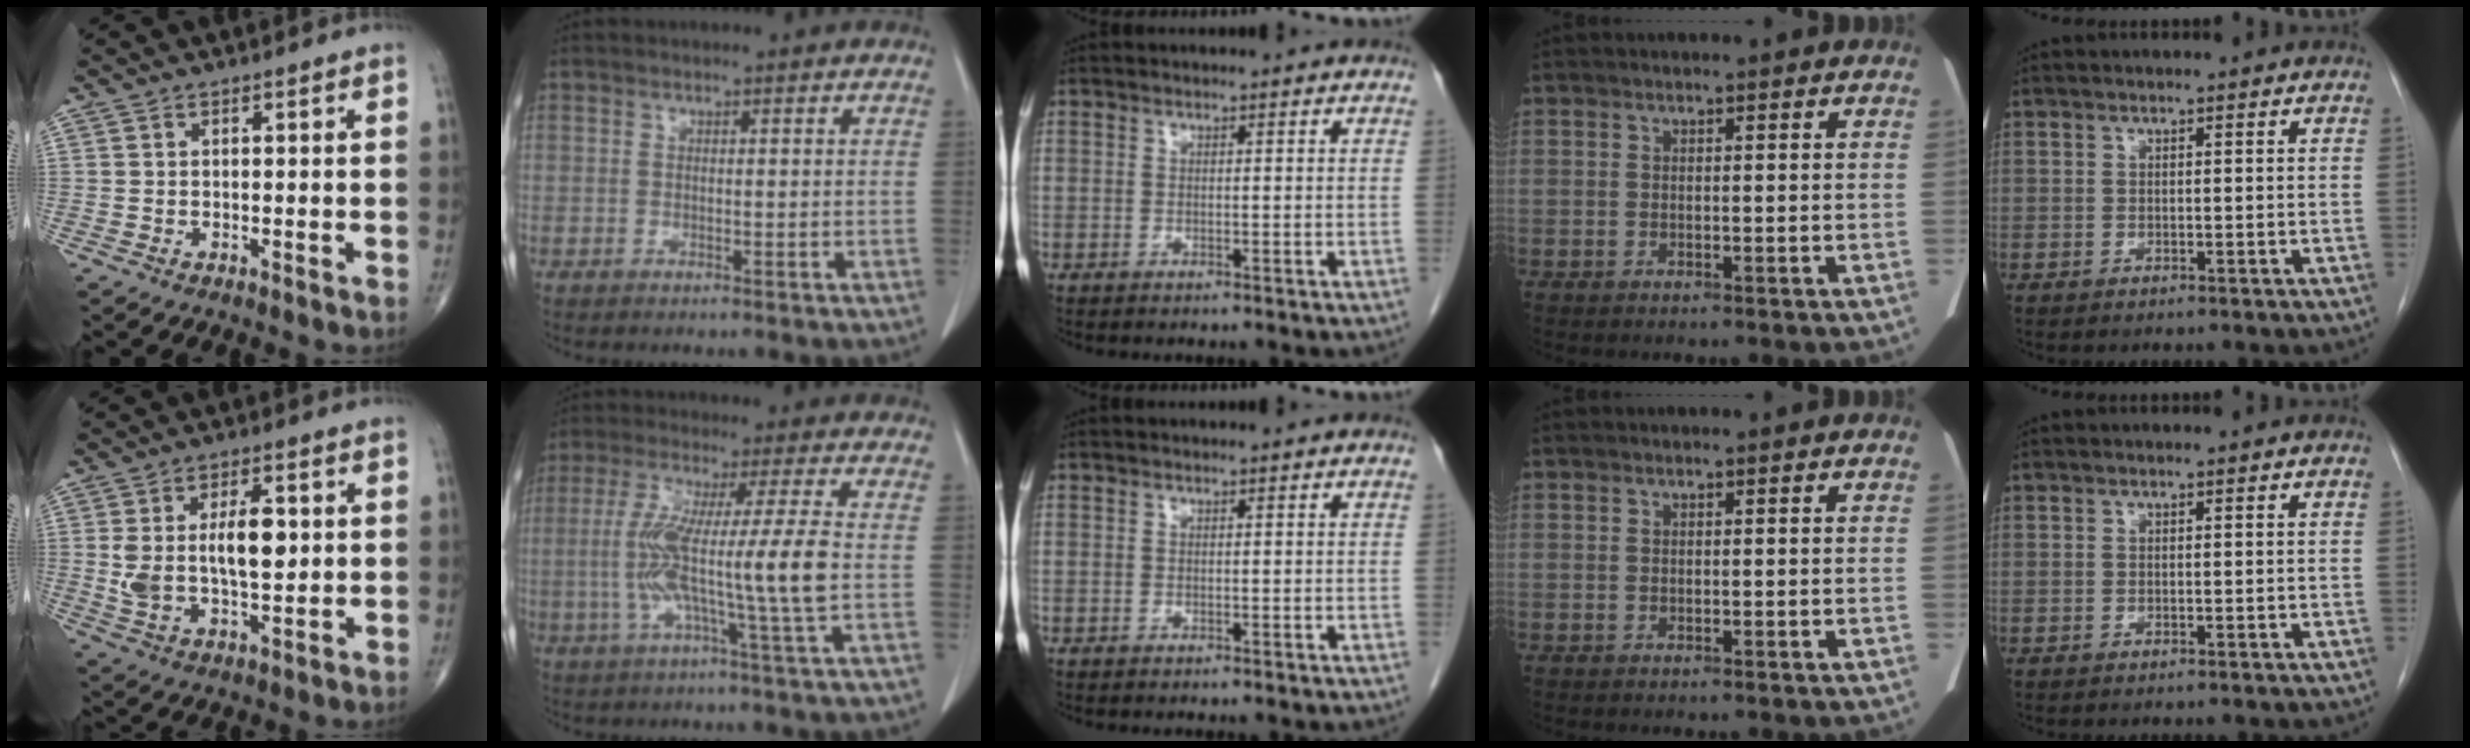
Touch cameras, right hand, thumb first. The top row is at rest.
{"thumb": {"total": 11.6, "force": [1.5, 5.6, 10.1], "torque": [-0.176, -0.001, 0.033]}, "index": {"total": 12.7, "force": [-1.2, -1.2, 12.6], "torque": [-0.239, -0.003, -0.027]}}